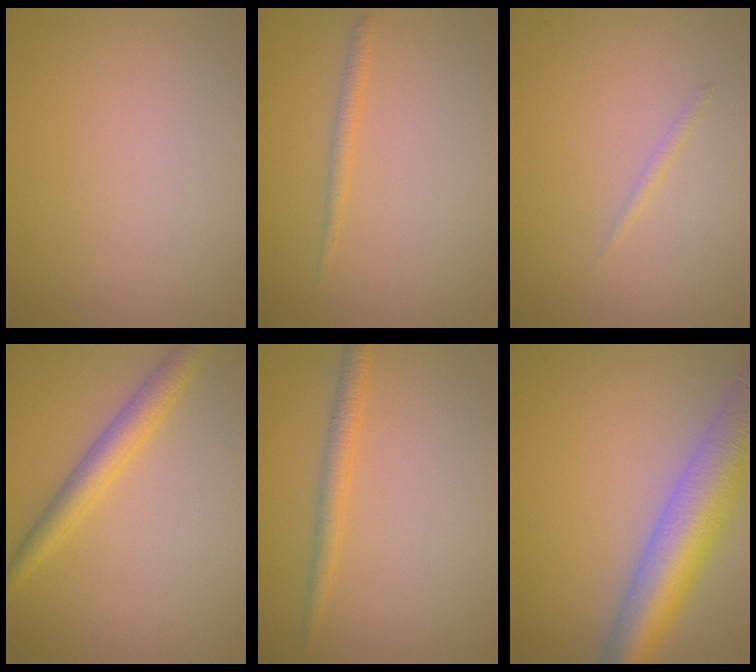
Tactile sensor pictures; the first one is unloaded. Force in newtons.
{"total": 1.0, "press": 1.0, "slide": 0.1}
{"total": 0.6, "press": 0.6, "slide": 0.1}
{"total": 3.1, "press": 3.1, "slide": 0.1}
{"total": 1.9, "press": 1.9, "slide": 0.0}
{"total": 9.3, "press": 9.3, "slide": 0.3}